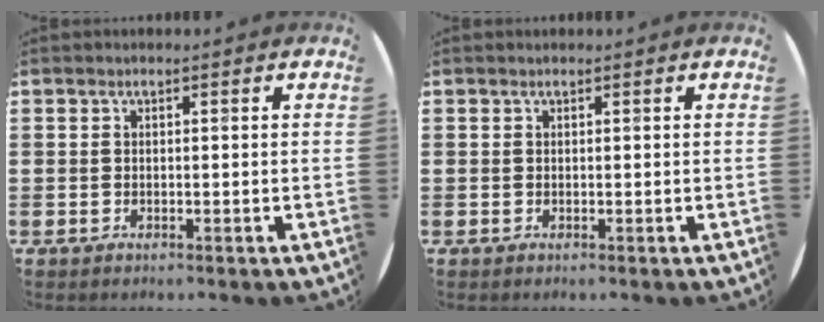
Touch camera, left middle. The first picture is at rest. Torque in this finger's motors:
{"motor_torque": [0.02, 0.07, -0.05, -0.01]}